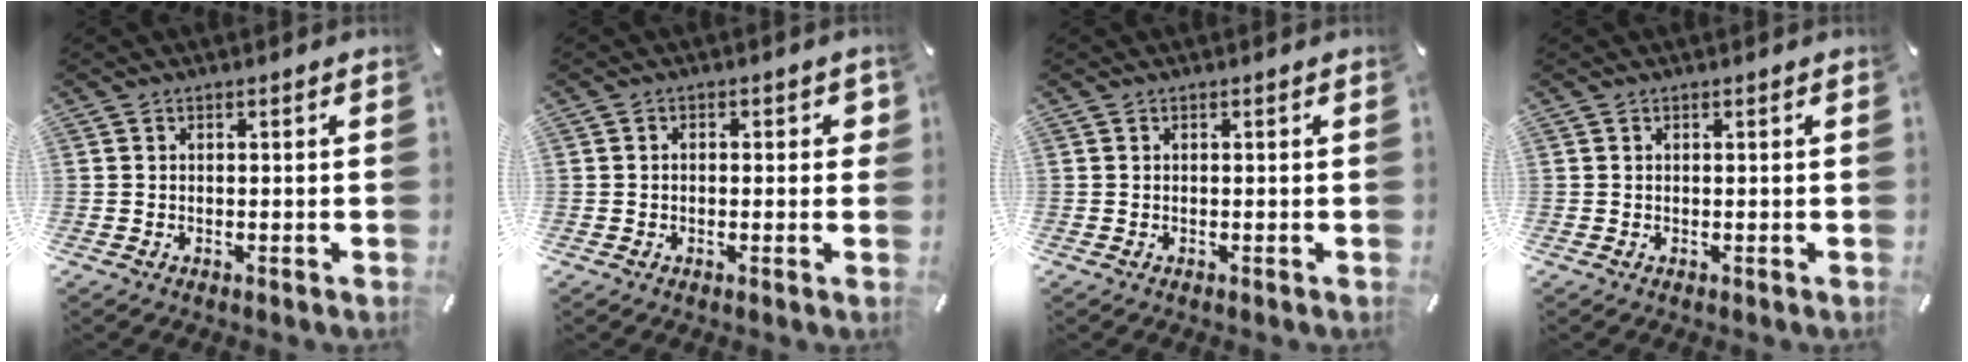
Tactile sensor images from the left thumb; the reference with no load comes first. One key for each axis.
{"total": 2.1, "fx": -0.5, "fy": 1.5, "fz": 1.4, "tx": -0.017, "ty": 0.006, "tz": -0.012}
{"total": 0.0}
{"total": 0.0}